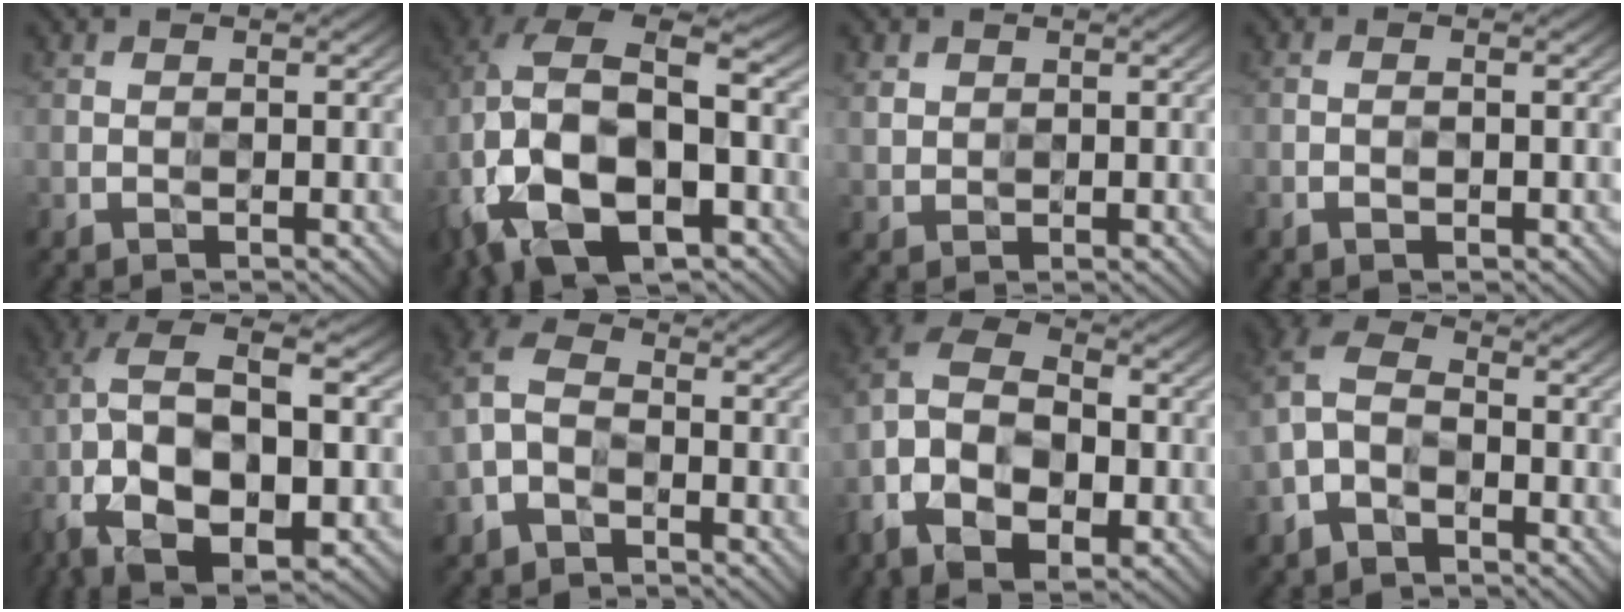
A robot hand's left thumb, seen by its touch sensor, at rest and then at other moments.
{"total": 18.5, "force": [-3.9, 11.7, 13.7], "torque": [-0.291, -0.022, -0.038]}
{"total": 2.1, "force": [1.0, 1.7, 0.8], "torque": [-0.022, -0.002, 0.023]}
{"total": 1.3, "force": [-0.5, 0.4, 1.1], "torque": [-0.024, 0.000, -0.012]}
{"total": 16.2, "force": [-3.3, 8.3, 13.5], "torque": [-0.301, -0.005, -0.035]}
{"total": 5.4, "force": [-2.1, 3.5, 3.5], "torque": [-0.088, 0.006, -0.056]}
{"total": 13.5, "force": [-3.9, 8.4, 9.8], "torque": [-0.224, -0.014, -0.076]}
{"total": 6.3, "force": [-2.5, 4.0, 4.1], "torque": [-0.099, 0.006, -0.062]}